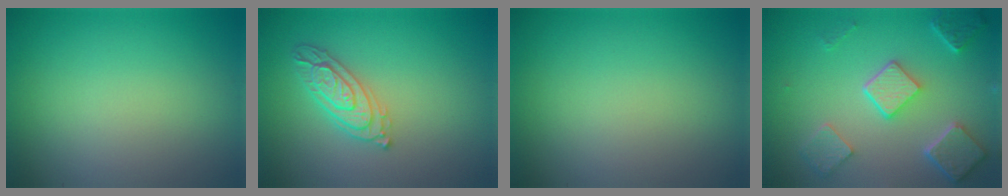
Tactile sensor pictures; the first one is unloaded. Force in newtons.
{"total": 3.0, "press": 2.9, "slide": 0.7}
{"total": 0.0}
{"total": 5.3, "press": 4.1, "slide": 3.4}